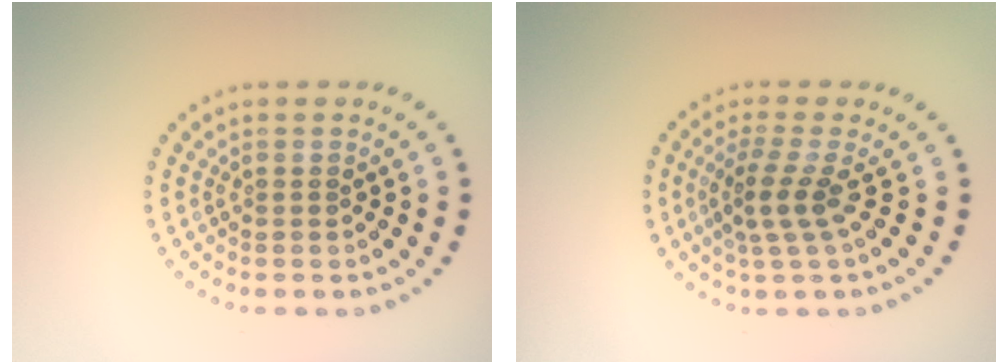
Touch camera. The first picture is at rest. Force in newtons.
{"total": 2.6, "press": 1.8, "slide": 1.9}